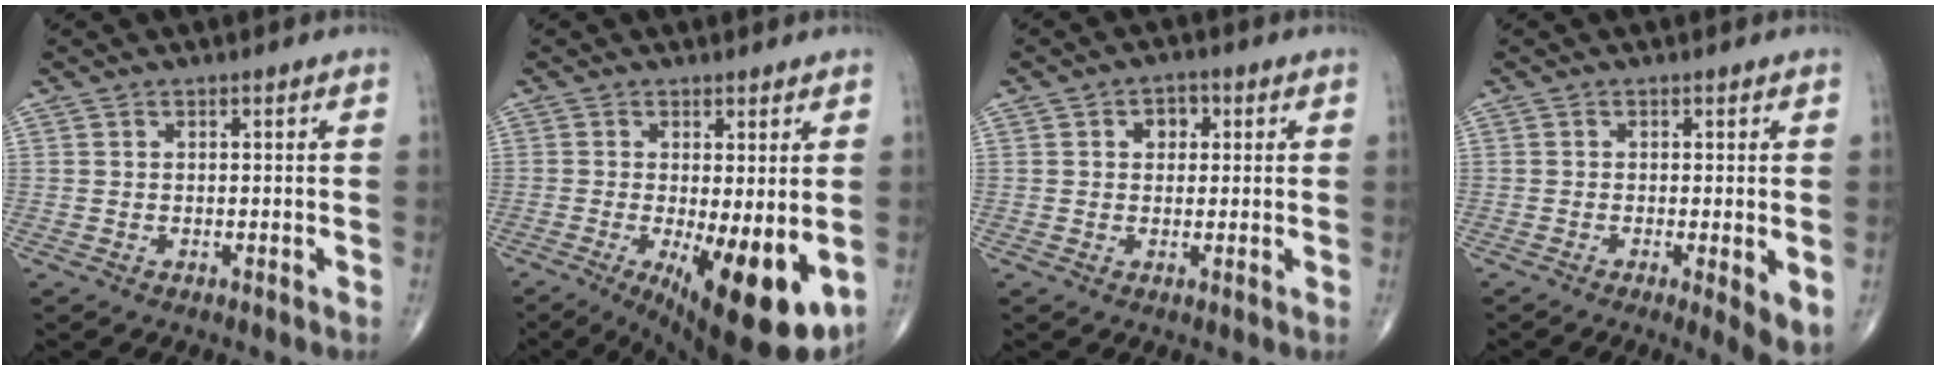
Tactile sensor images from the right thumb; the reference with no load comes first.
{"total": 14.1, "force": [-3.4, 4.5, 12.9], "torque": [-0.177, -0.028, -0.035]}
{"total": 3.5, "force": [0.9, 2.7, 2.0], "torque": [-0.007, 0.002, 0.009]}
{"total": 5.0, "force": [-1.2, 1.0, 4.7], "torque": [-0.078, -0.017, -0.022]}